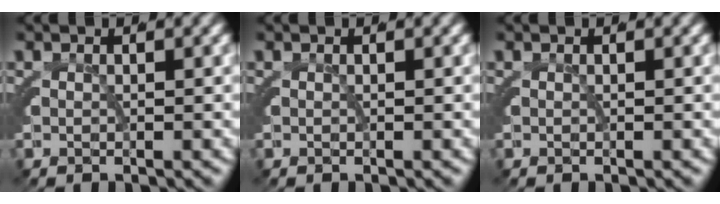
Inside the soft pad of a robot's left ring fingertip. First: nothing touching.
{"total": 0.0}
{"total": 0.0}